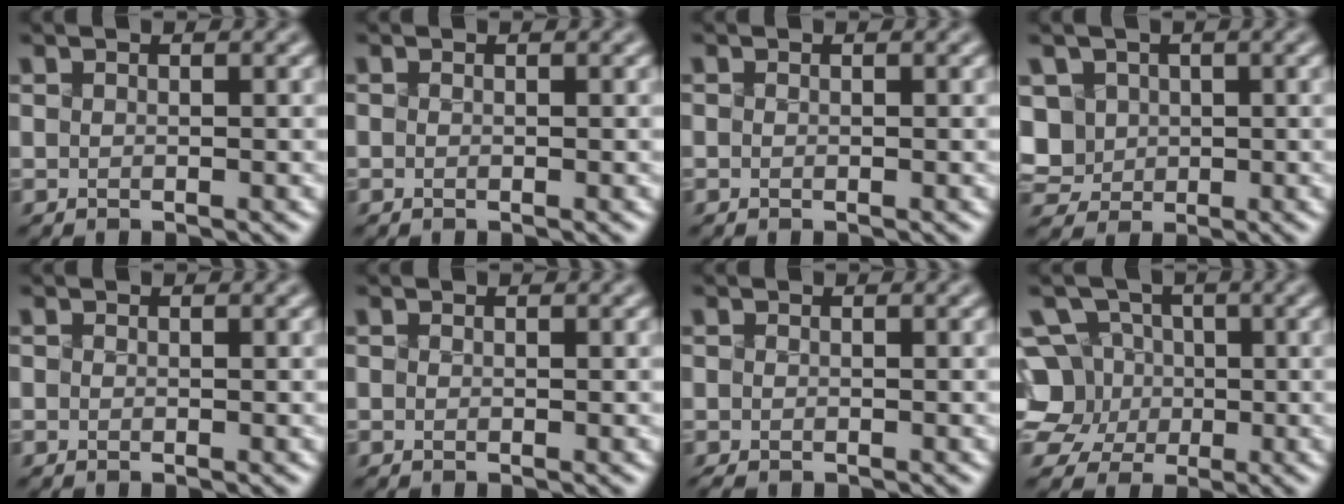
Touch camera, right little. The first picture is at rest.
{"total": 0.0}
{"total": 0.0}
{"total": 6.4, "force": [0.1, 5.6, 3.0], "torque": [-0.067, 0.026, -0.009]}
{"total": 0.0}
{"total": 0.0}
{"total": 0.9, "force": [-0.8, 0.5, 0.1], "torque": [0.008, -0.003, -0.008]}
{"total": 8.2, "force": [-0.6, 7.7, 2.9], "torque": [-0.074, 0.042, -0.039]}